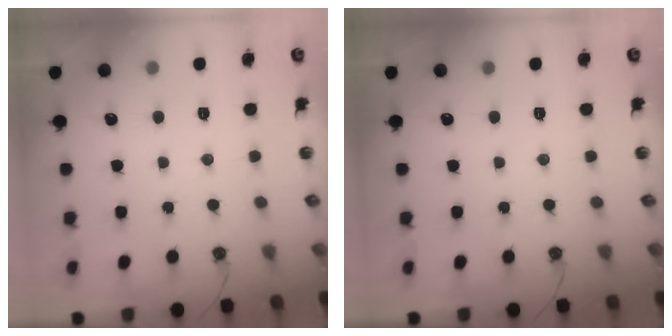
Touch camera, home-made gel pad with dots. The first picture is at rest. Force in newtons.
{"total": 0.0}